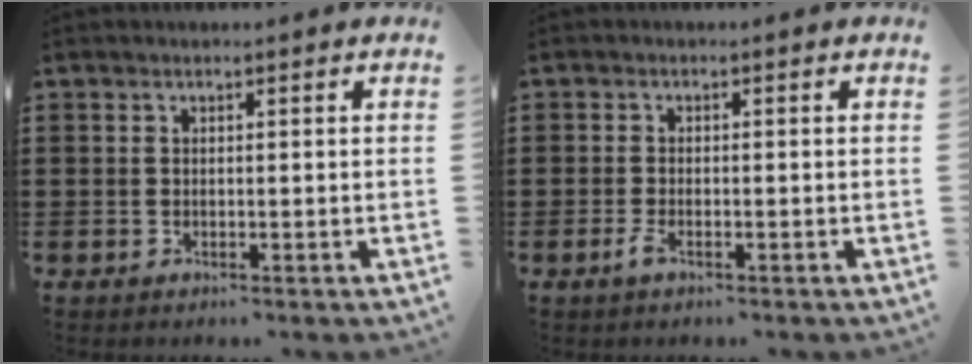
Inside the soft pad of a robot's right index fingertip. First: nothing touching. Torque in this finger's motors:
{"motor_torque": [0.24, 0.52, 0.04, 0.03]}